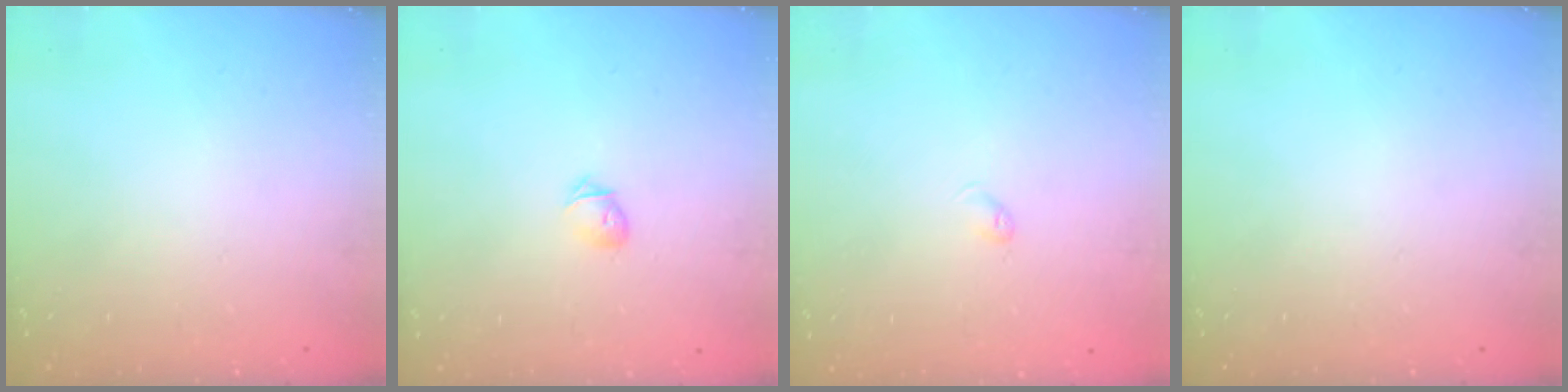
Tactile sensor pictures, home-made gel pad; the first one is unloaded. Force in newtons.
{"total": 3.7, "press": 3.6, "slide": 0.8}
{"total": 2.7, "press": 2.6, "slide": 0.4}
{"total": 0.0}